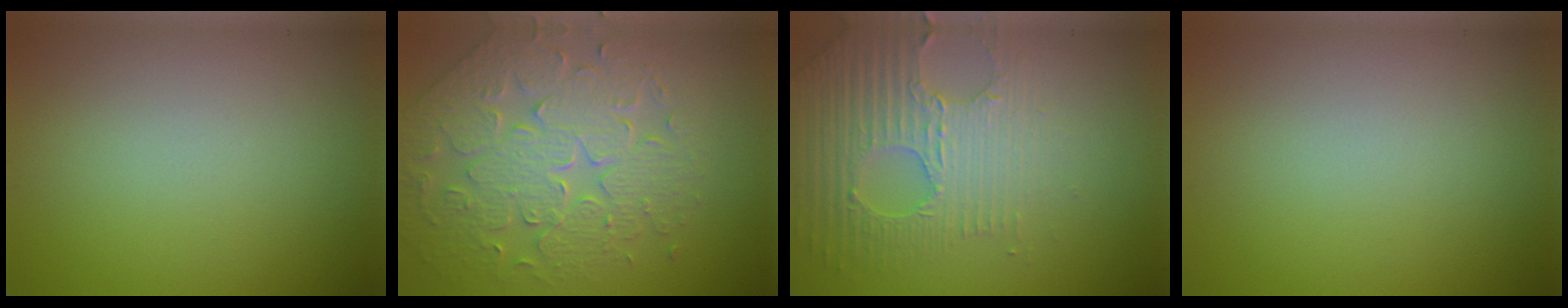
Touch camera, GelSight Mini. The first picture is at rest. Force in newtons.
{"total": 5.6, "press": 5.2, "slide": 2.2}
{"total": 4.7, "press": 4.2, "slide": 2.1}
{"total": 0.0}